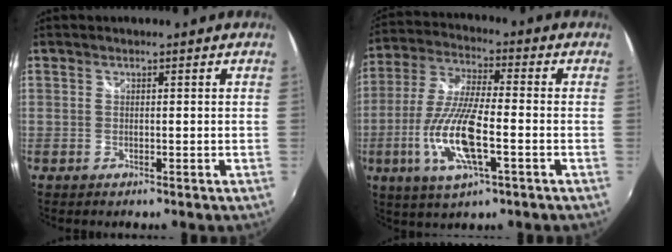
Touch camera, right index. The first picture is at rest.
{"total": 14.6, "force": [-4.2, 4.0, 13.4], "torque": [-0.280, -0.012, -0.082]}